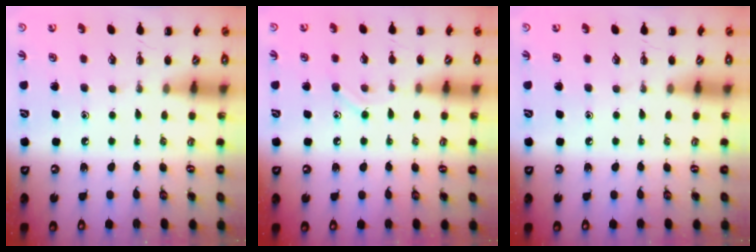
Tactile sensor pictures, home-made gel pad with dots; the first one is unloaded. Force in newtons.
{"total": 7.3, "press": 7.0, "slide": 2.2}
{"total": 0.0}